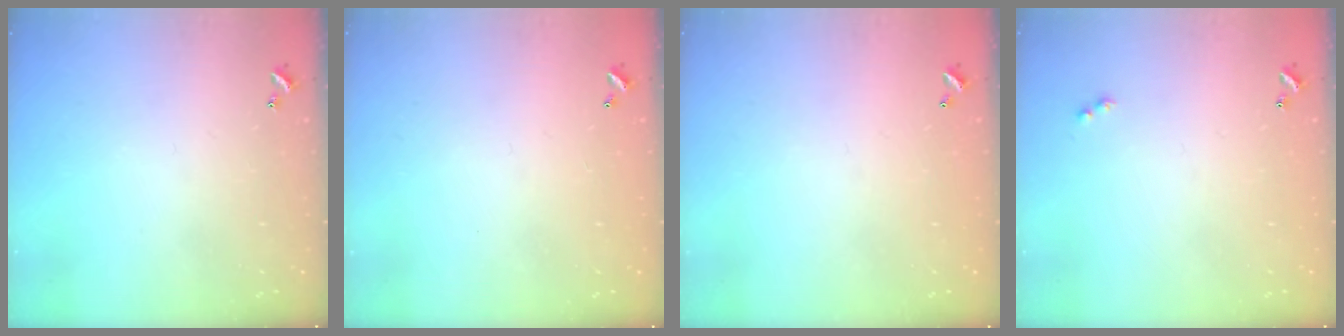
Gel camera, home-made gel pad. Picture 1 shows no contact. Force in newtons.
{"total": 2.9, "press": 2.9, "slide": 0.1}
{"total": 2.7, "press": 2.7, "slide": 0.1}
{"total": 2.0, "press": 2.0, "slide": 0.4}